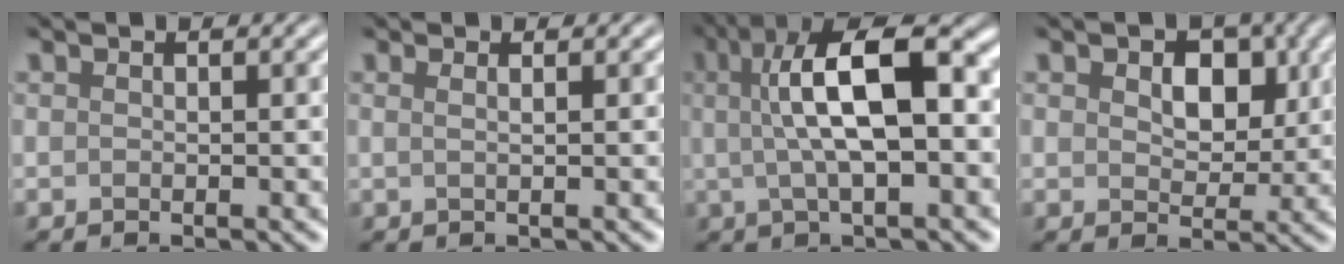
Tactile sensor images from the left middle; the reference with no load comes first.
{"total": 0.6, "force": [0.3, 0.1, 0.5], "torque": [-0.012, 0.003, 0.002]}
{"total": 8.0, "force": [0.3, 1.8, 7.8], "torque": [-0.152, -0.007, 0.041]}
{"total": 1.1, "force": [0.4, 0.7, 0.7], "torque": [-0.027, -0.019, 0.035]}